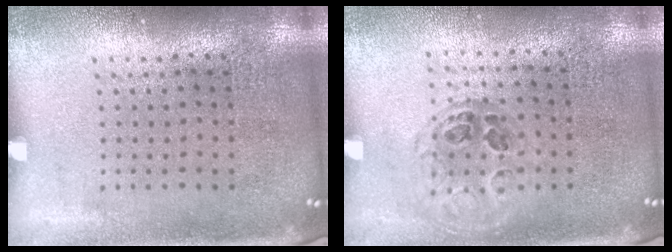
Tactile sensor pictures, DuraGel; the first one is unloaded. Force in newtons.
{"total": 0.9, "press": 0.9, "slide": 0.2}